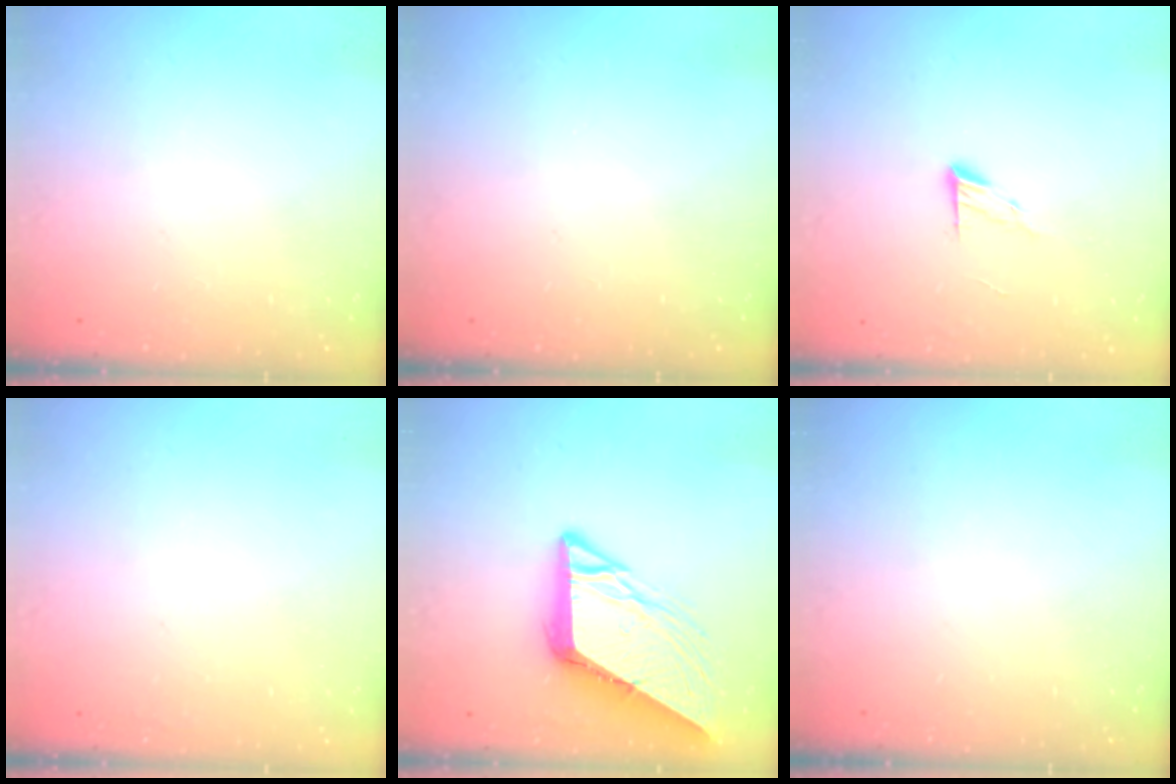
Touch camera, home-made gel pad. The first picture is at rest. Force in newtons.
{"total": 0.0}
{"total": 7.9, "press": 7.9, "slide": 0.7}
{"total": 2.6, "press": 2.6, "slide": 0.2}
{"total": 11.0, "press": 10.9, "slide": 1.2}
{"total": 0.0}